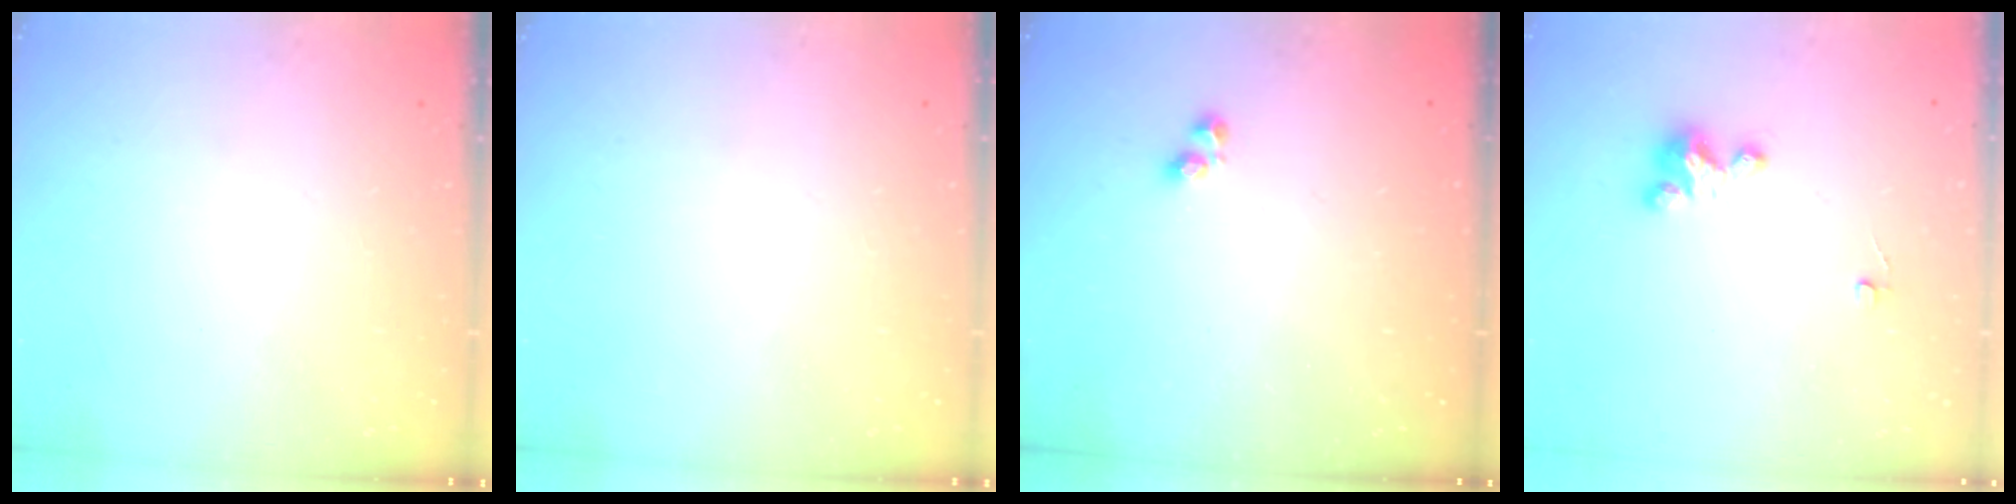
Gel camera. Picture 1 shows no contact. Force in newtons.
{"total": 0.0}
{"total": 1.3, "press": 1.2, "slide": 0.2}
{"total": 3.2, "press": 3.2, "slide": 0.1}